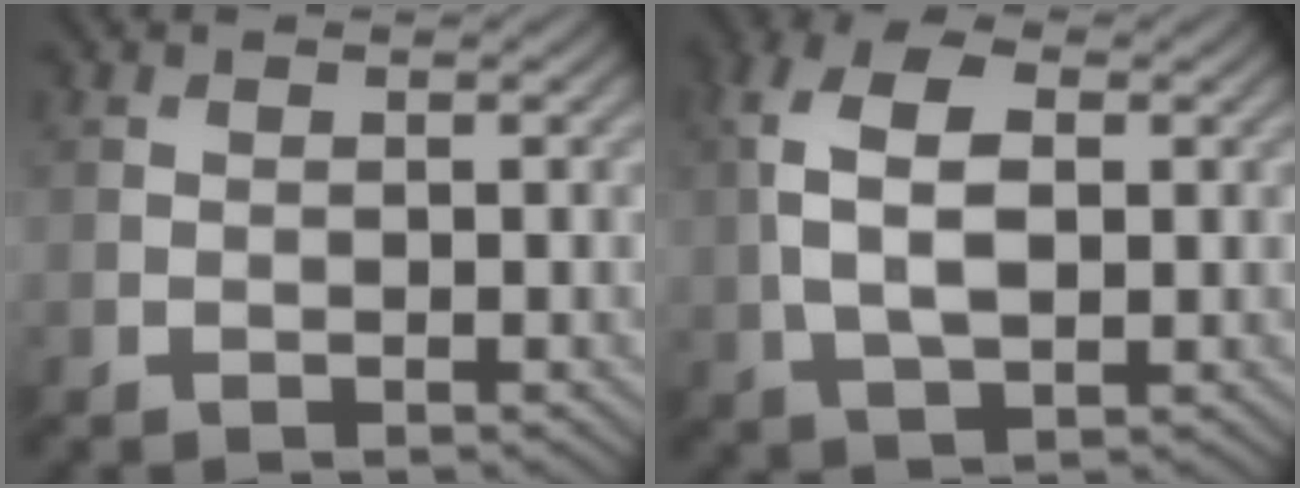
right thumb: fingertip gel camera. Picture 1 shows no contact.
{"total": 7.8, "force": [0.8, 4.3, 6.5], "torque": [-0.151, 0.008, 0.007]}